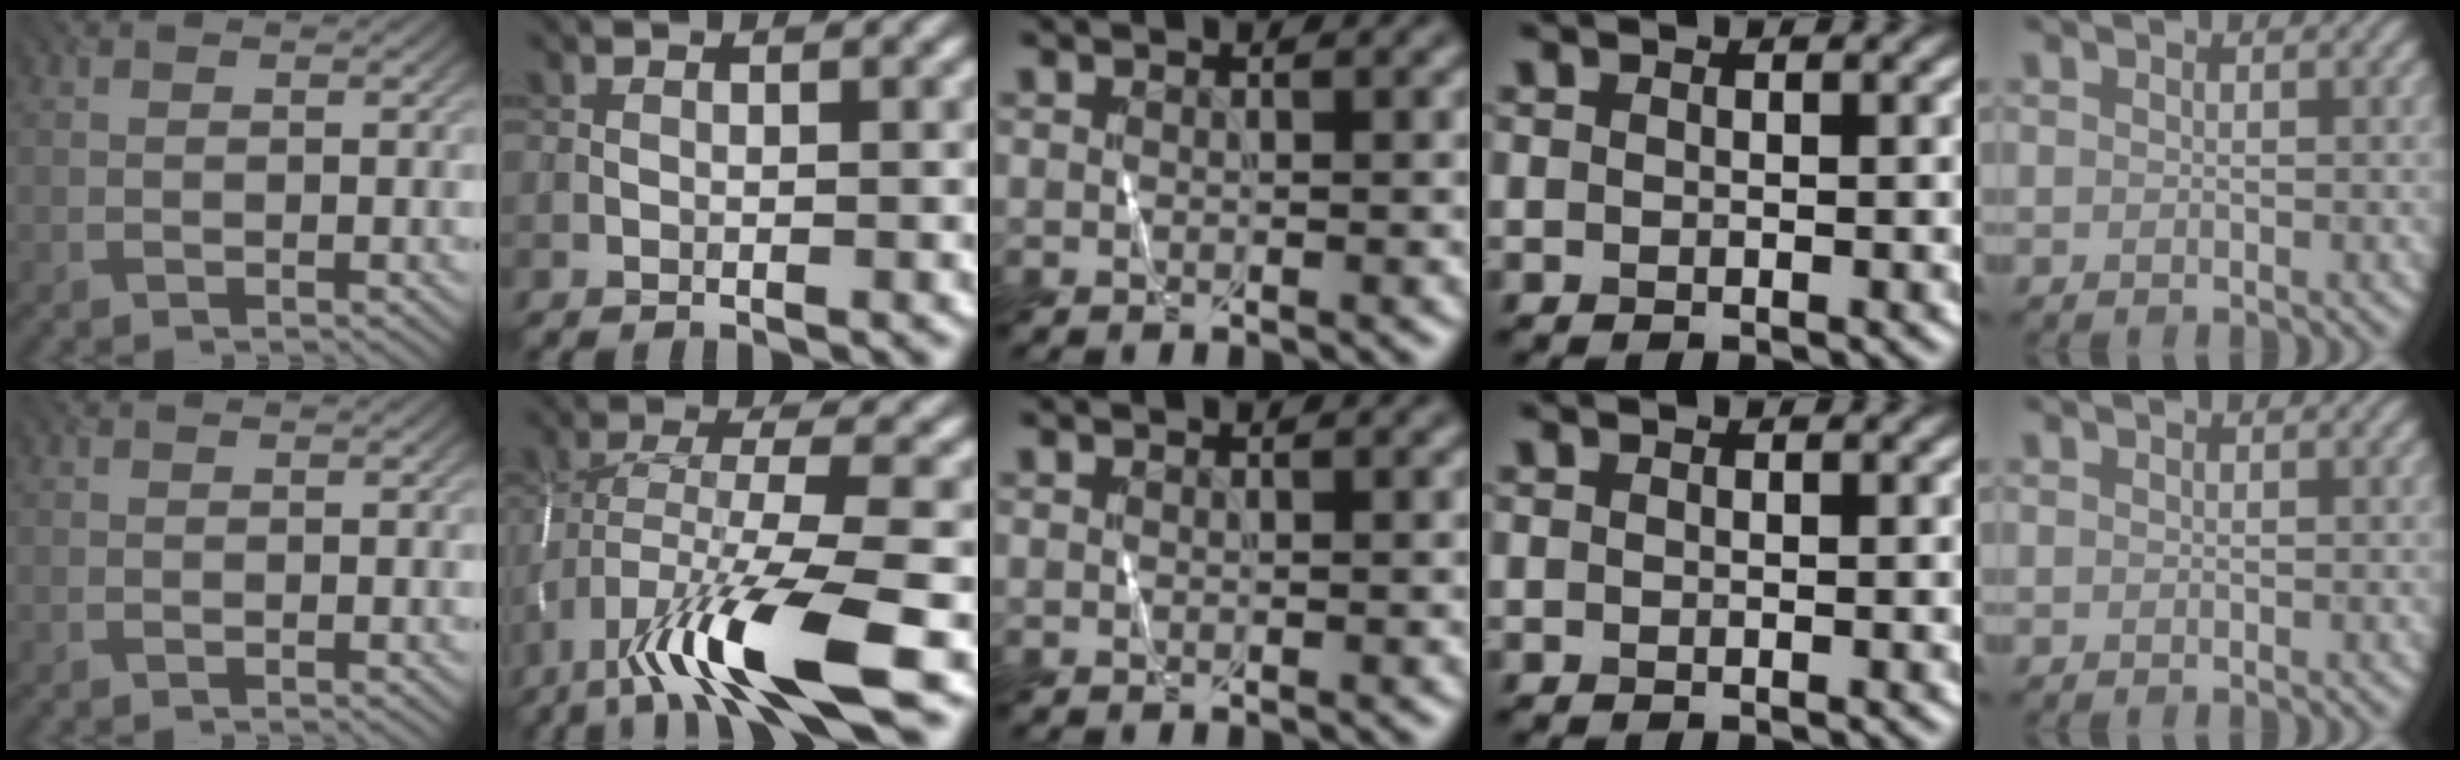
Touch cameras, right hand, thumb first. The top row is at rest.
{"index": {"total": 11.3, "force": [-6.2, 2.3, 9.1], "torque": [-0.169, 0.002, -0.112]}}